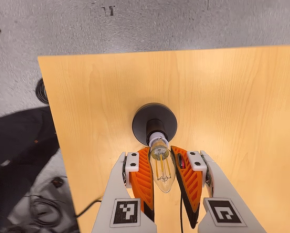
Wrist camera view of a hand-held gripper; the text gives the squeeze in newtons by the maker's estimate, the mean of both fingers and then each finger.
{"total": 18.9, "left": 17.9, "right": 19.8}